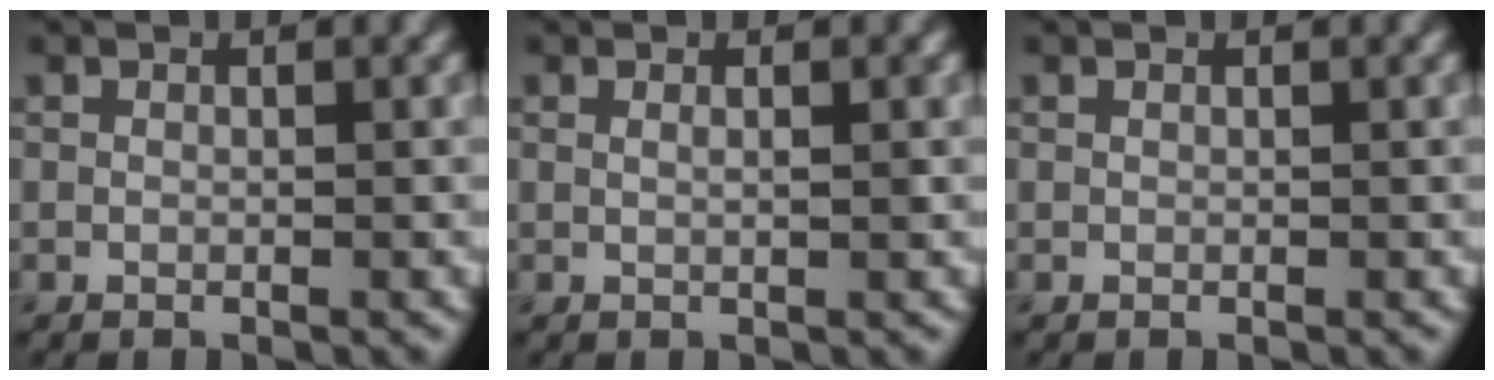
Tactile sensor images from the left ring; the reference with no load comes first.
{"total": 1.2, "force": [0.4, 0.4, 1.1], "torque": [-0.011, 0.001, 0.001]}
{"total": 0.0}